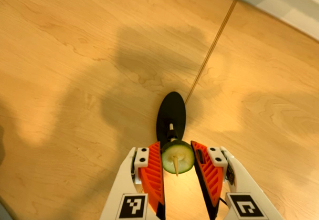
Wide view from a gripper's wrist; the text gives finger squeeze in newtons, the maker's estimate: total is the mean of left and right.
{"total": 8.2, "left": 7.9, "right": 8.4}